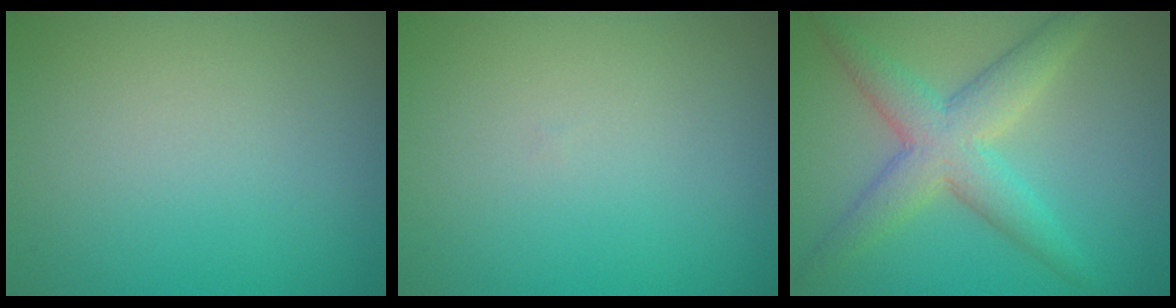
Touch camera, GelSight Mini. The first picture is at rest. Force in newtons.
{"total": 0.0}
{"total": 5.1, "press": 5.1, "slide": 0.2}